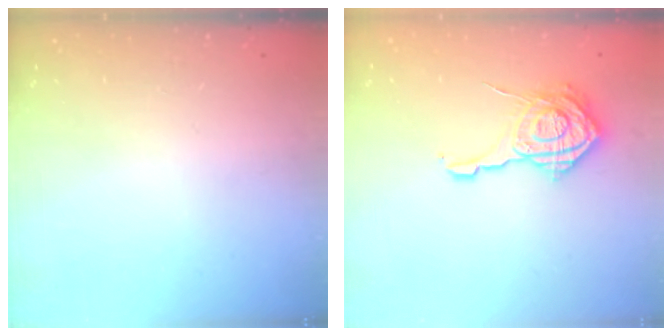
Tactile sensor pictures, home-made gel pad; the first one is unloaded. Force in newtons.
{"total": 15.0, "press": 15.0, "slide": 0.6}